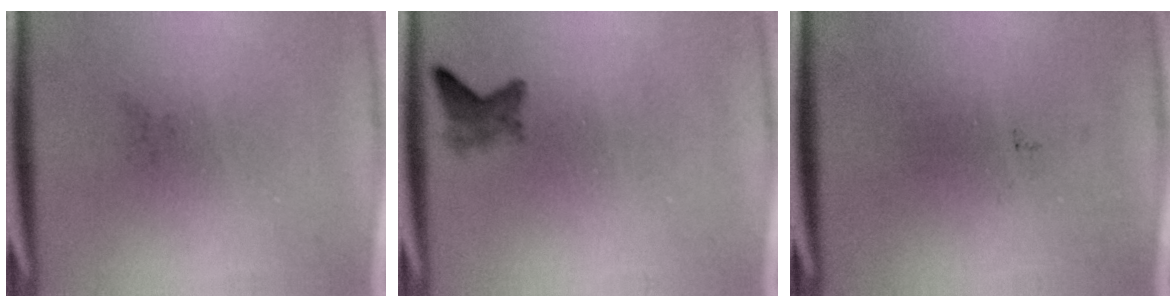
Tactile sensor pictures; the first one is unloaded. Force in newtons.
{"total": 1.7}
{"total": 0.0}